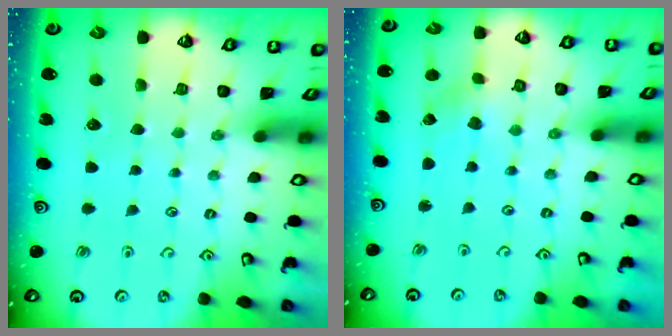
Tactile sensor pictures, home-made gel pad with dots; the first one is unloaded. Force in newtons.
{"total": 0.0}